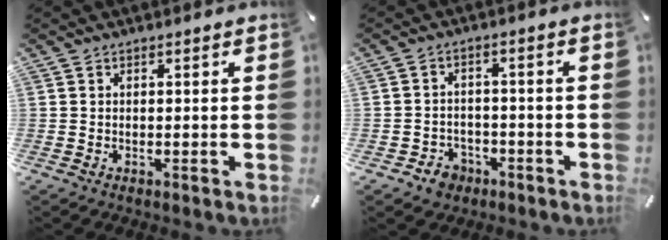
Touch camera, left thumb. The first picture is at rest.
{"total": 4.8, "force": [-2.7, 3.7, 1.4], "torque": [-0.028, 0.014, -0.049]}